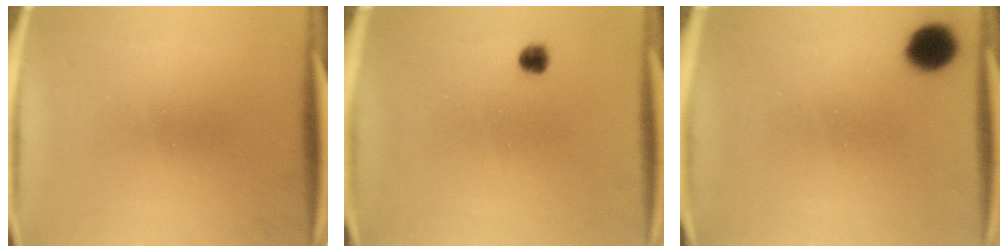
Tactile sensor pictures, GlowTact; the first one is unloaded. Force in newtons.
{"total": 2.4}
{"total": 6.8}